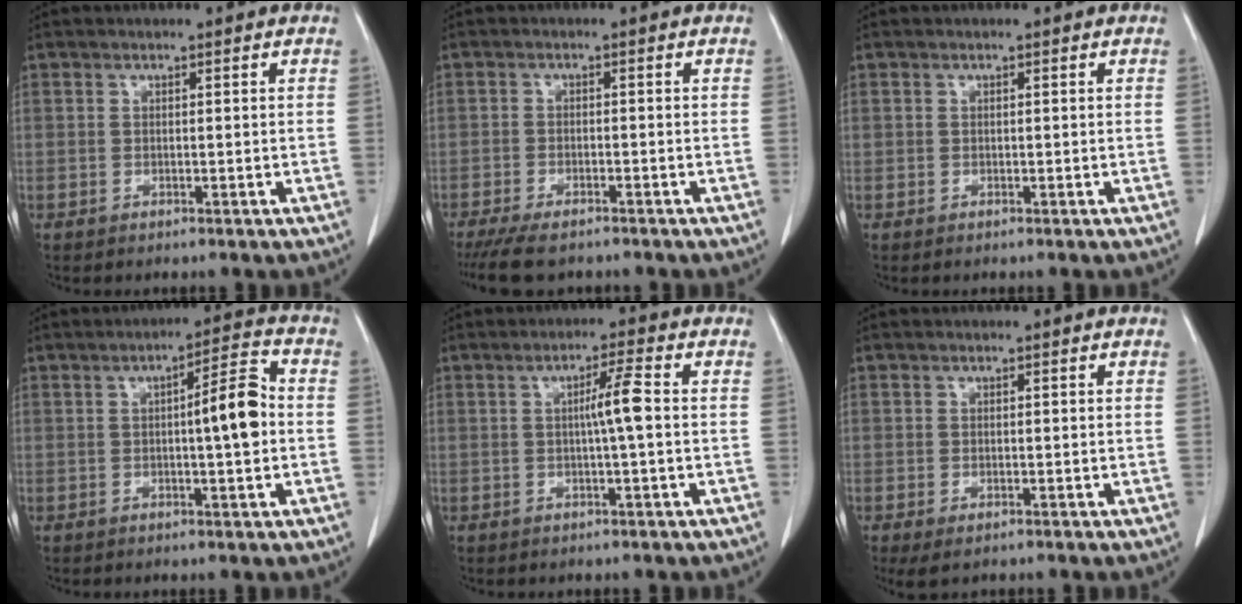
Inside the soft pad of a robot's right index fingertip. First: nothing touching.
{"total": 6.7, "force": [-5.6, 1.8, 3.2], "torque": [-0.048, -0.012, -0.088]}
{"total": 0.0}
{"total": 7.2, "force": [-0.1, 1.0, 7.1], "torque": [-0.101, 0.015, -0.005]}
{"total": 4.1, "force": [0.1, -0.1, 4.1], "torque": [-0.071, 0.007, 0.000]}
{"total": 2.3, "force": [-1.3, 1.0, 1.7], "torque": [-0.034, -0.007, -0.015]}